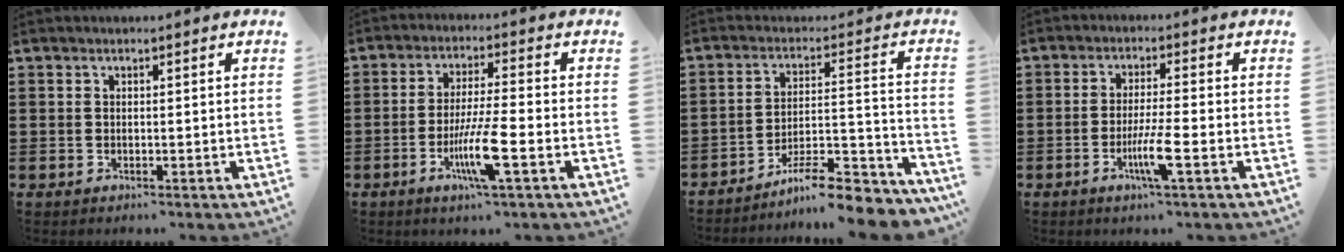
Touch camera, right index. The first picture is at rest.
{"total": 8.3, "force": [-3.2, 0.6, 7.6], "torque": [-0.148, -0.017, -0.060]}
{"total": 8.7, "force": [-7.2, 1.7, 4.6], "torque": [-0.064, 0.019, -0.128]}
{"total": 6.0, "force": [-2.3, 0.1, 5.6], "torque": [-0.105, -0.017, -0.042]}